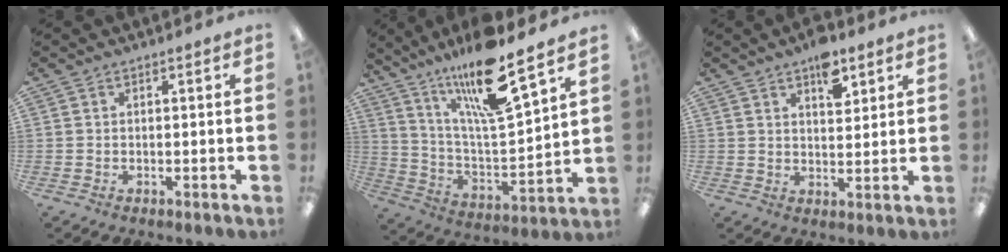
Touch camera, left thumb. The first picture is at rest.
{"total": 18.0, "force": [14.0, 2.7, 11.0], "torque": [-0.203, -0.088, 0.231]}
{"total": 7.5, "force": [4.7, 3.8, 4.4], "torque": [-0.051, -0.023, 0.077]}